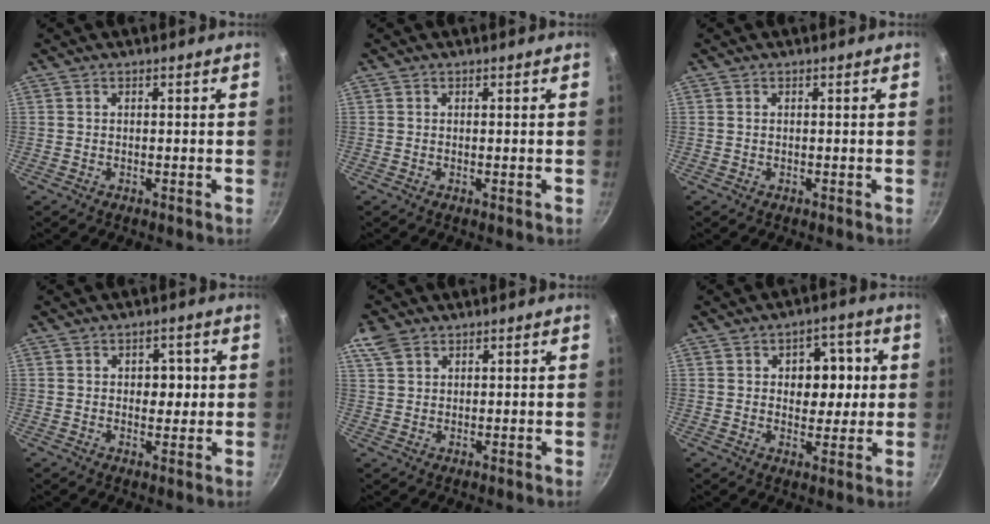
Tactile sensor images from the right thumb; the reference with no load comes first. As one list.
[{"total": 0.0}, {"total": 0.0}, {"total": 4.2, "force": [0.7, 3.0, 2.9], "torque": [-0.014, -0.002, 0.006]}, {"total": 4.6, "force": [2.8, 3.0, 2.1], "torque": [-0.035, -0.001, 0.056]}, {"total": 8.8, "force": [1.6, 6.2, 6.0], "torque": [-0.035, -0.001, 0.019]}]